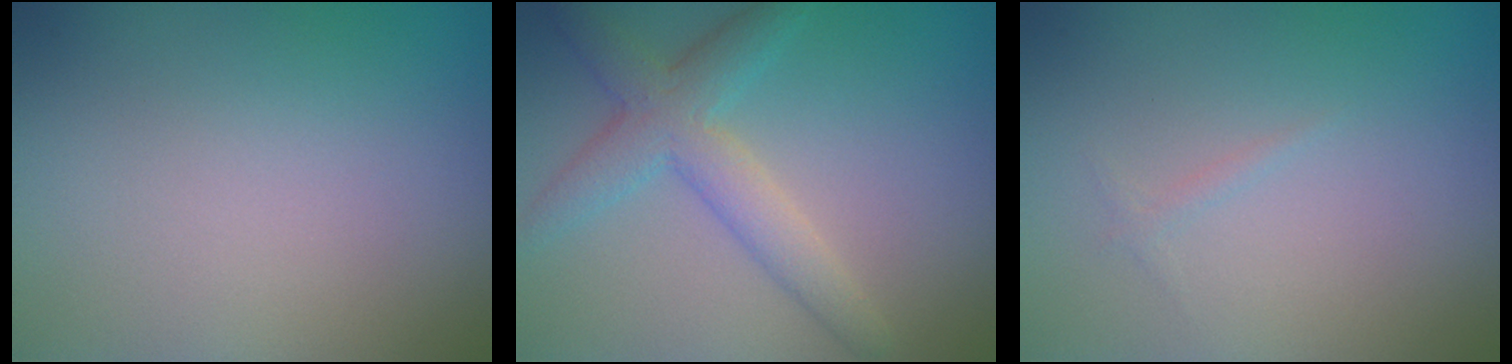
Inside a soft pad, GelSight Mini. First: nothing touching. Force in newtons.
{"total": 4.3, "press": 4.3, "slide": 0.2}
{"total": 0.5, "press": 0.5, "slide": 0.0}